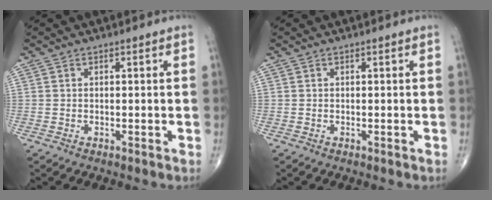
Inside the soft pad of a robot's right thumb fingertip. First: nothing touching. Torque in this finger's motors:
{"motor_torque": [0.00, 0.00, -0.08, -0.02, 0.00]}